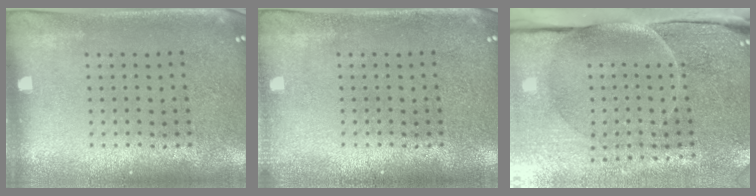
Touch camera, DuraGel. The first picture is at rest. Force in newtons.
{"total": 0.9, "press": 0.8, "slide": 0.2}
{"total": 4.9, "press": 3.9, "slide": 2.9}